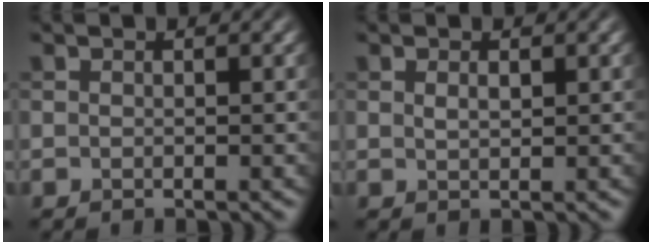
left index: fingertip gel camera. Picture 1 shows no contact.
{"total": 0.7, "force": [0.3, 0.0, 0.6], "torque": [-0.015, -0.003, 0.008]}